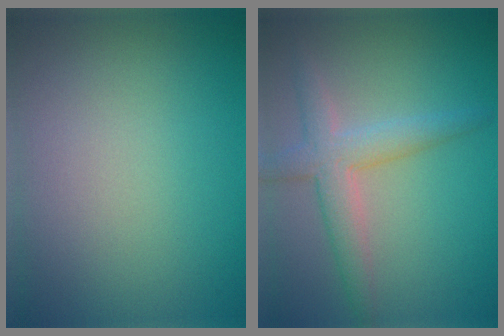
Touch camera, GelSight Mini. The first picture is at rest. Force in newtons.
{"total": 3.6, "press": 3.6, "slide": 0.1}